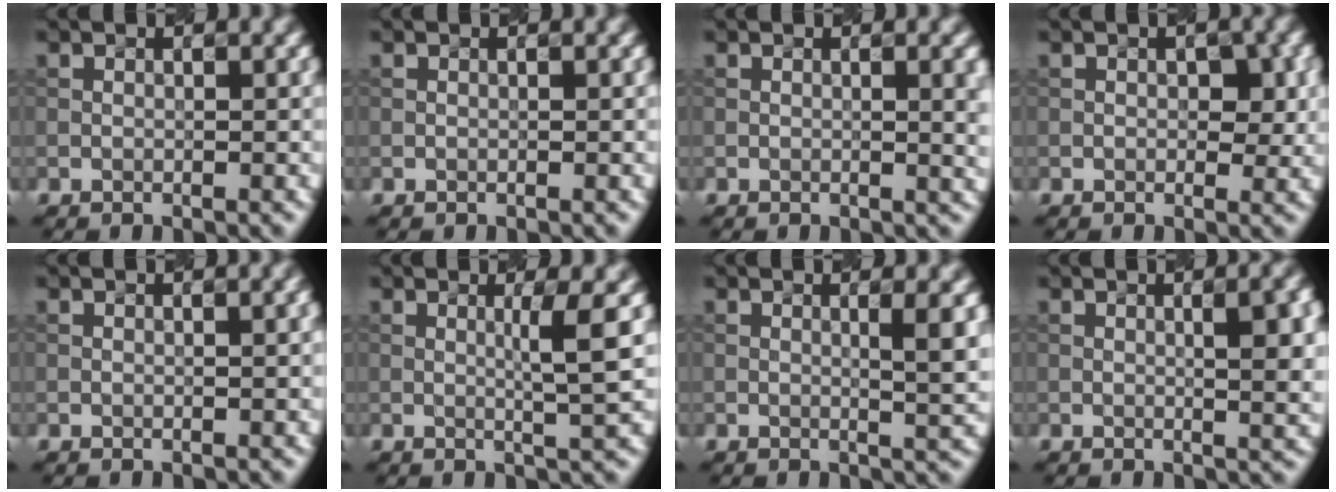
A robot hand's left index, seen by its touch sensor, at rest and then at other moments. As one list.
[{"total": 0.0}, {"total": 2.8, "force": [0.3, 0.9, 2.7], "torque": [-0.022, 0.005, 0.007]}, {"total": 2.2, "force": [0.1, 1.2, 1.8], "torque": [-0.020, -0.001, 0.007]}, {"total": 1.3, "force": [0.2, 0.4, 1.2], "torque": [-0.014, 0.005, 0.000]}, {"total": 3.0, "force": [0.4, 0.1, 3.0], "torque": [-0.050, -0.002, 0.013]}, {"total": 3.1, "force": [0.5, 0.7, 3.0], "torque": [-0.036, -0.001, 0.012]}, {"total": 5.1, "force": [0.6, 1.5, 4.8], "torque": [-0.048, 0.011, 0.016]}]